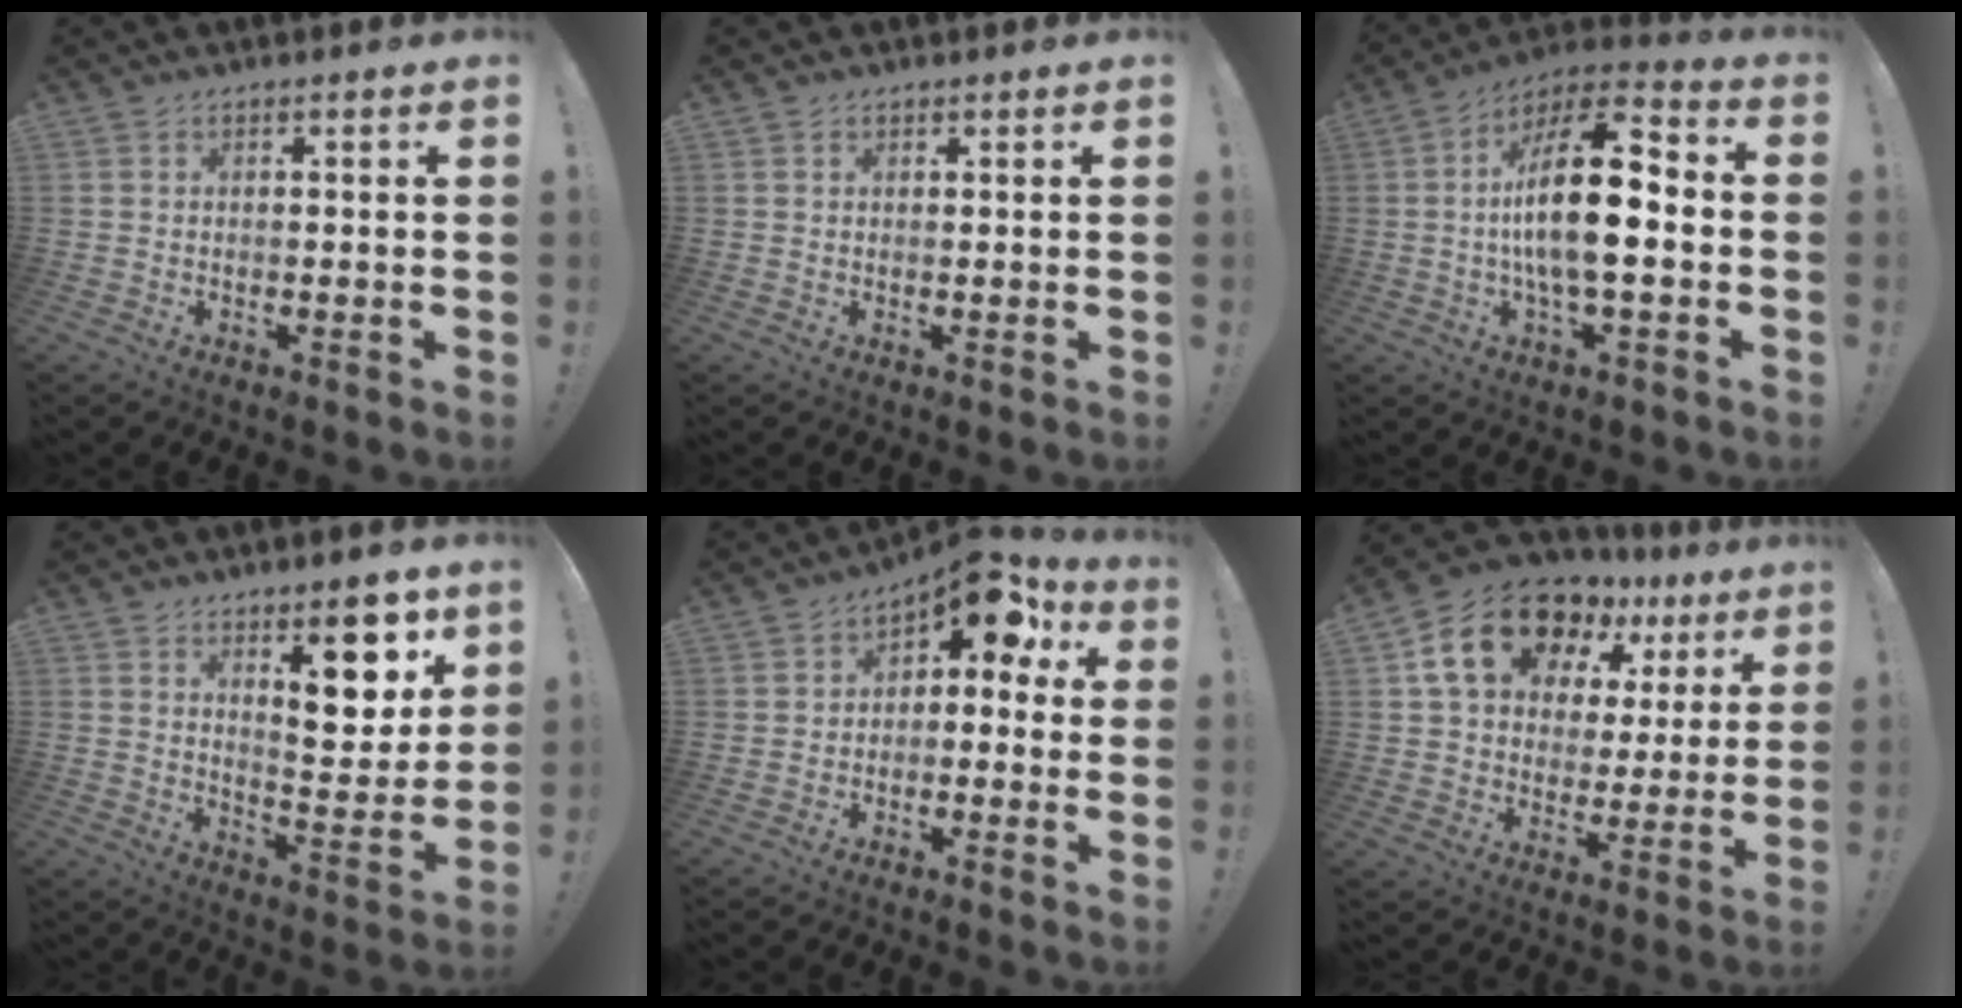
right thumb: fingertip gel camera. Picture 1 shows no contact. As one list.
[{"total": 0.6, "force": [0.5, 0.3, 0.1], "torque": [0.001, -0.002, 0.010]}, {"total": 18.8, "force": [-0.8, 6.5, 17.6], "torque": [-0.314, 0.007, -0.020]}, {"total": 13.7, "force": [7.6, 5.1, 10.2], "torque": [-0.120, -0.045, 0.121]}, {"total": 8.3, "force": [3.6, 4.9, 5.6], "torque": [-0.067, -0.025, 0.065]}, {"total": 18.6, "force": [9.9, 11.8, 10.3], "torque": [-0.164, -0.043, 0.187]}]